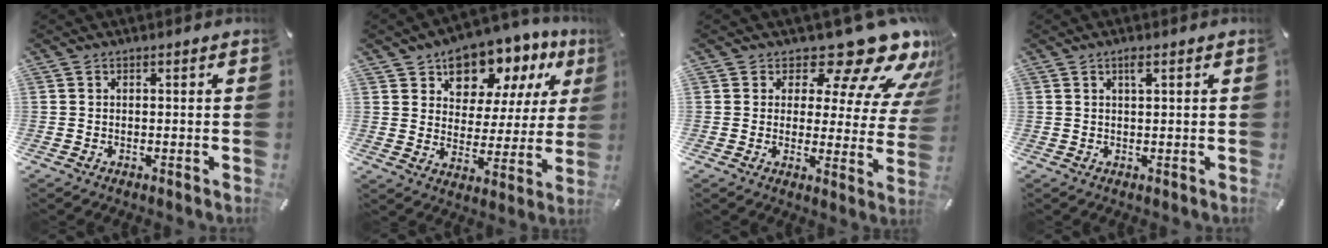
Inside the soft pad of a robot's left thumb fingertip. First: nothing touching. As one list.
[{"total": 11.1, "force": [8.4, 6.9, 2.4], "torque": [-0.046, -0.074, 0.152]}, {"total": 15.9, "force": [11.4, 6.7, 8.9], "torque": [-0.119, -0.093, 0.186]}, {"total": 1.8, "force": [0.8, 0.4, 1.5], "torque": [-0.032, 0.003, 0.013]}]